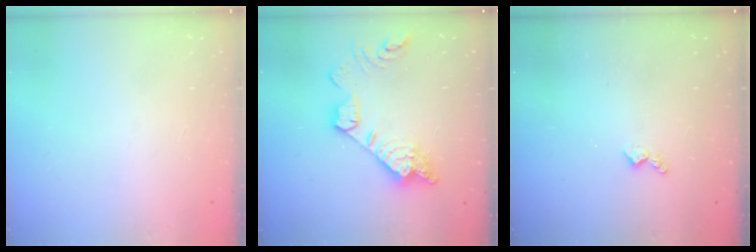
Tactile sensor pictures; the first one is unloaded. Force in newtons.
{"total": 15.8, "press": 15.7, "slide": 1.4}
{"total": 4.5, "press": 4.4, "slide": 0.7}